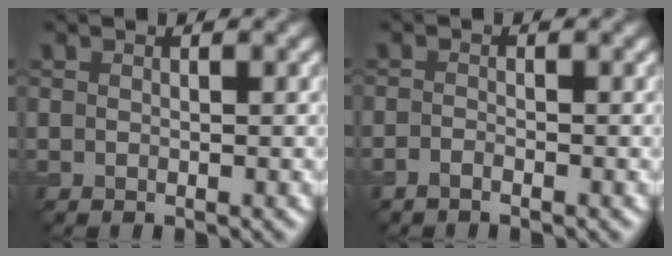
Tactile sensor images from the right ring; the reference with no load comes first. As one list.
[{"total": 0.6, "force": [-0.6, -0.1, 0.1], "torque": [-0.004, -0.001, -0.016]}]